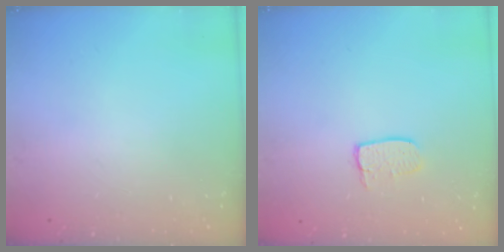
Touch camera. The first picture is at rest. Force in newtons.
{"total": 6.0, "press": 6.0, "slide": 0.5}